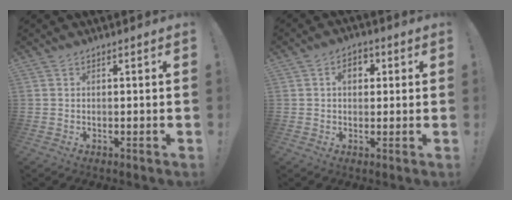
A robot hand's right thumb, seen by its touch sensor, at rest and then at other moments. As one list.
[{"total": 5.0, "force": [1.3, 3.7, 3.1], "torque": [-0.040, 0.005, 0.018]}]